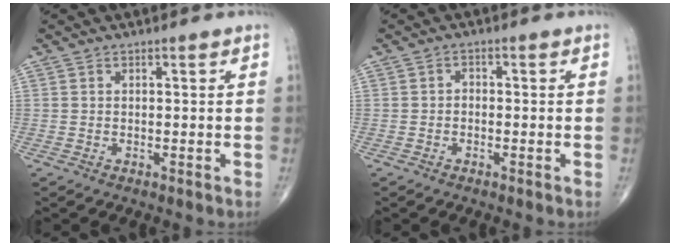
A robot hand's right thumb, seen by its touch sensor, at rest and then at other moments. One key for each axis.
{"total": 1.3, "fx": -0.5, "fy": 0.9, "fz": 0.7, "tx": -0.005, "ty": 0.008, "tz": -0.013}